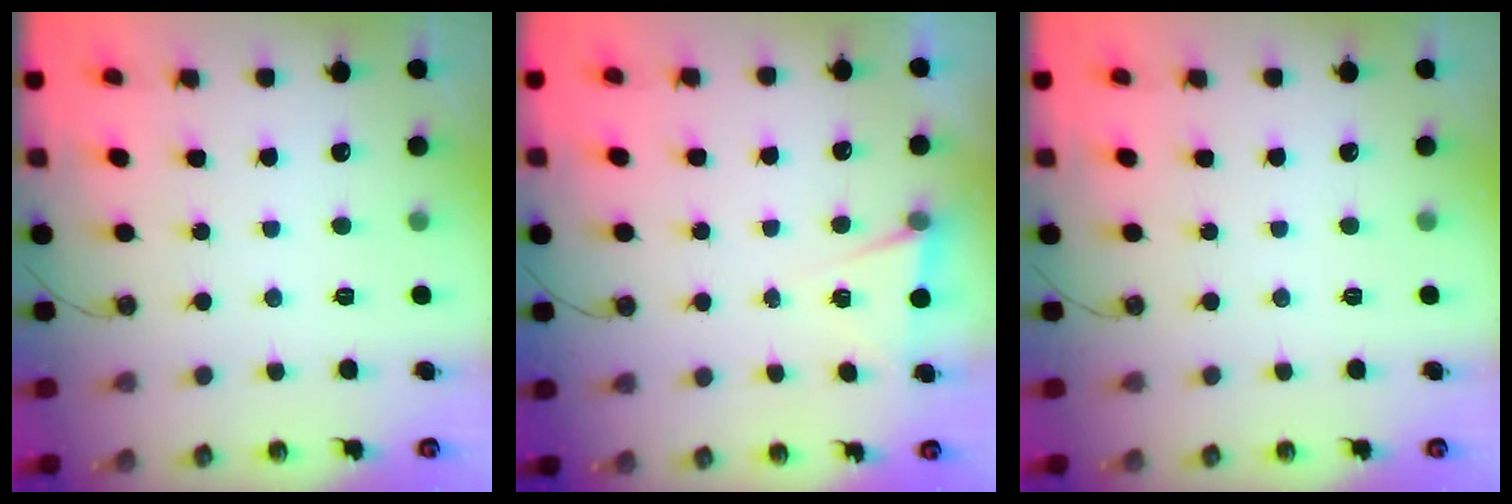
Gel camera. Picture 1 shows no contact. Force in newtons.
{"total": 4.9, "press": 2.4, "slide": 4.3}
{"total": 0.0}